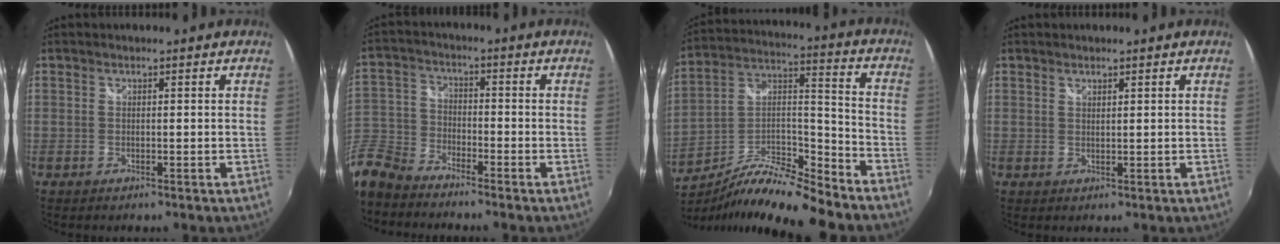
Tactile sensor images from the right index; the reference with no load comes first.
{"total": 12.0, "force": [-8.8, 6.7, 4.6], "torque": [-0.127, 0.001, -0.189]}
{"total": 15.4, "force": [-12.7, 1.6, 8.5], "torque": [-0.158, 0.006, -0.234]}
{"total": 1.0, "force": [0.9, 0.2, 0.4], "torque": [-0.004, 0.000, 0.015]}